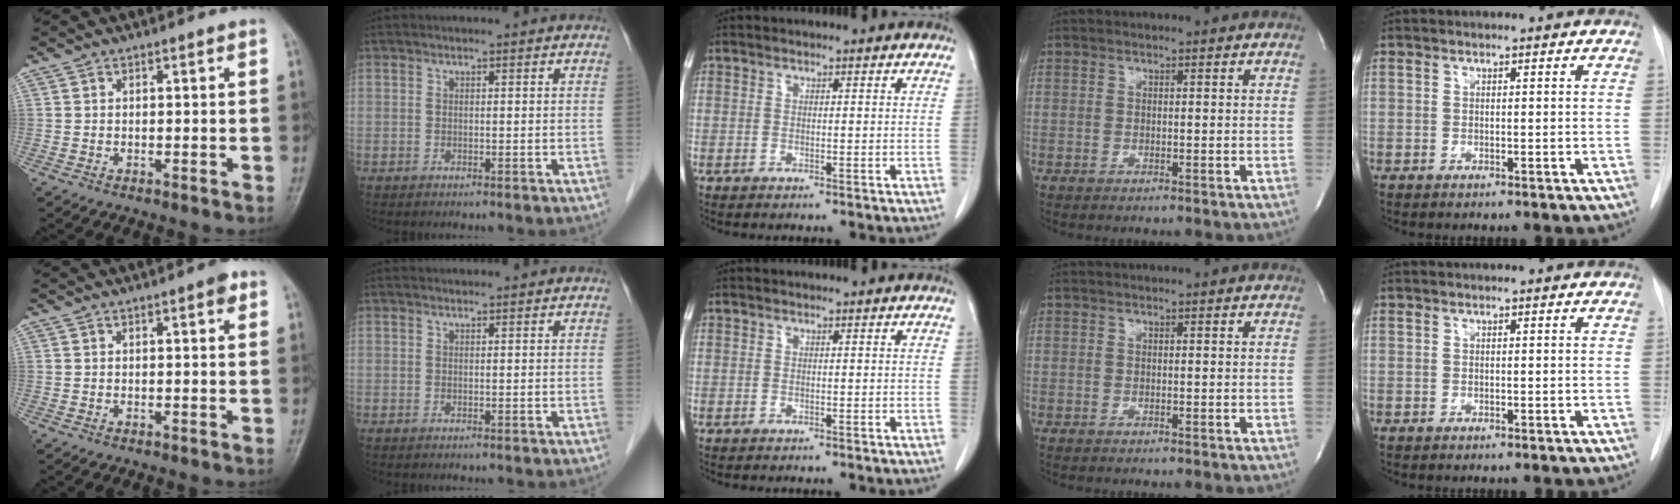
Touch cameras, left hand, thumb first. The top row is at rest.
{"thumb": {"total": 1.9, "force": [1.0, 0.5, 1.6], "torque": [-0.020, -0.001, 0.010]}, "index": {"total": 1.5, "force": [1.5, 0.2, 0.2], "torque": [-0.009, 0.017, 0.022]}}